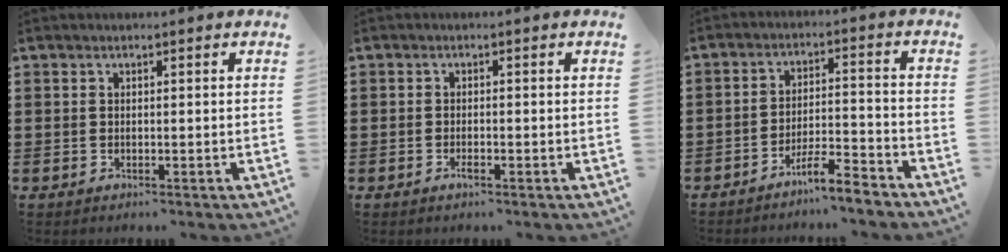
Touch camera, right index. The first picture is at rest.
{"total": 1.3, "force": [-0.7, 0.3, 1.1], "torque": [-0.021, -0.004, -0.012]}
{"total": 6.0, "force": [-5.3, 0.1, 2.7], "torque": [-0.054, -0.004, -0.101]}